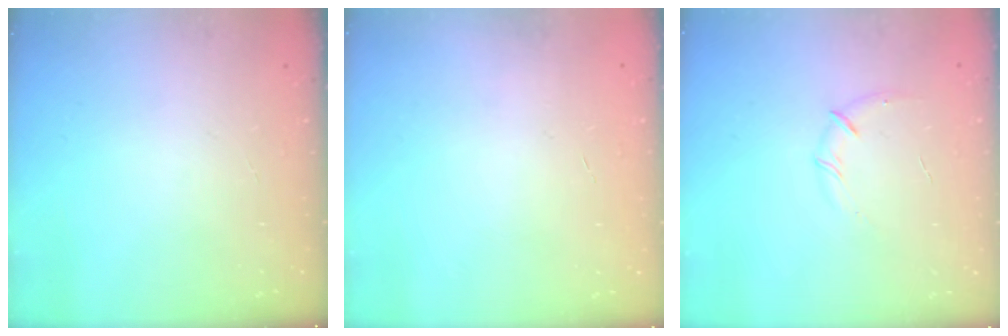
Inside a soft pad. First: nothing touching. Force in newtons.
{"total": 0.0}
{"total": 8.0, "press": 7.7, "slide": 2.1}